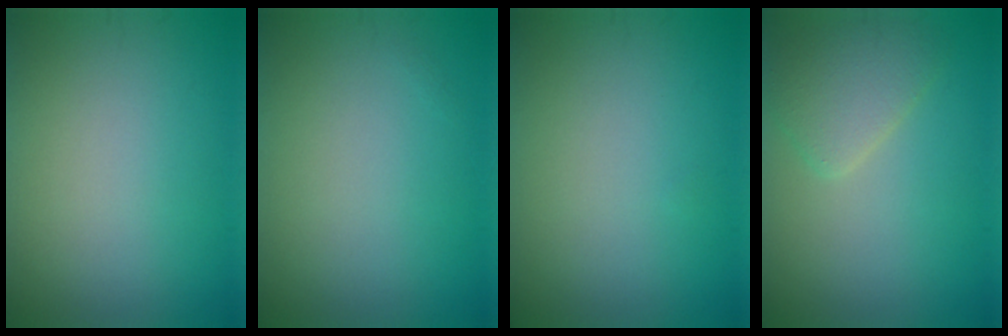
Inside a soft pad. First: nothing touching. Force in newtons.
{"total": 0.0}
{"total": 0.0}
{"total": 3.0, "press": 3.0, "slide": 0.2}